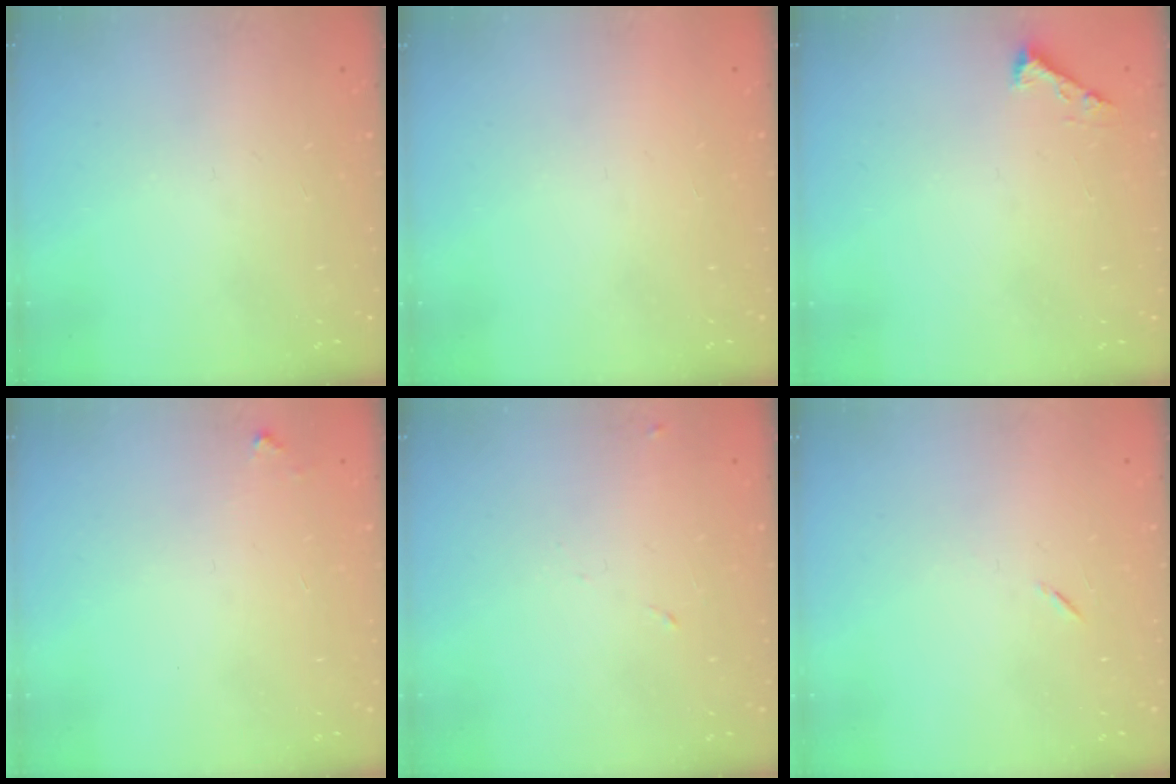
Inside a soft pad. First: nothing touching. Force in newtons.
{"total": 1.5, "press": 1.5, "slide": 0.1}
{"total": 2.3, "press": 2.3, "slide": 0.3}
{"total": 3.1, "press": 3.1, "slide": 0.1}
{"total": 4.3, "press": 4.3, "slide": 0.7}
{"total": 4.9, "press": 4.5, "slide": 1.9}